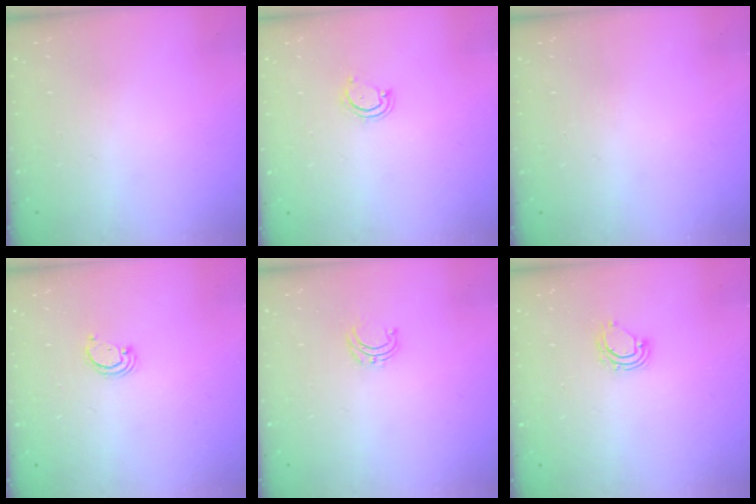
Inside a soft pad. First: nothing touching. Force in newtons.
{"total": 3.6, "press": 3.6, "slide": 0.3}
{"total": 0.0}
{"total": 2.4, "press": 2.4, "slide": 0.2}
{"total": 4.2, "press": 4.2, "slide": 0.4}
{"total": 5.4, "press": 5.4, "slide": 0.3}